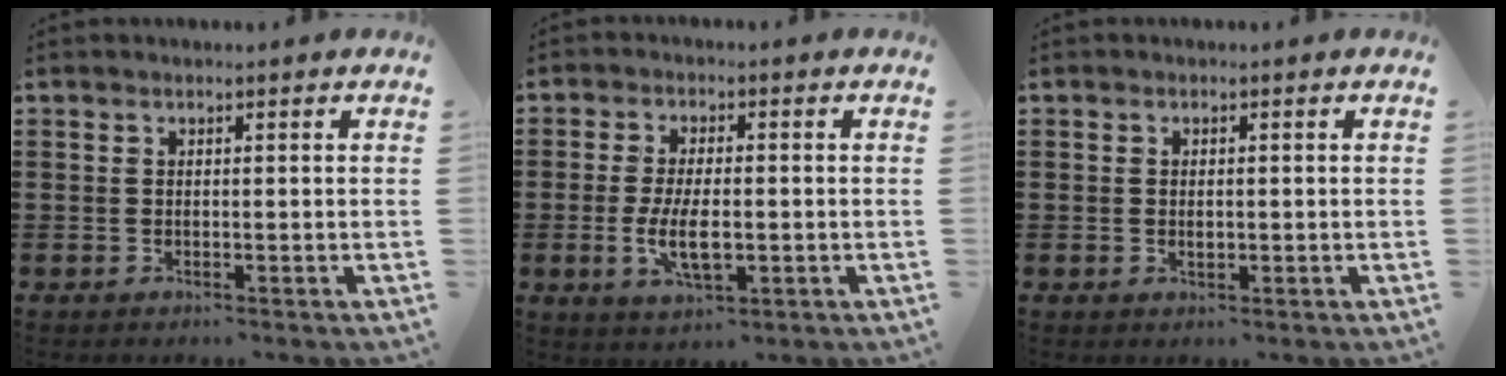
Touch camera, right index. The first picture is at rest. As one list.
[{"total": 6.3, "force": [-1.1, 2.7, 5.6], "torque": [-0.108, -0.006, -0.025]}, {"total": 1.3, "force": [0.0, 0.6, 1.2], "torque": [-0.022, 0.004, -0.001]}]